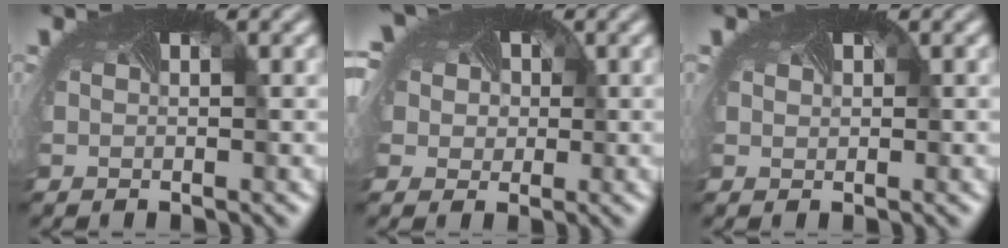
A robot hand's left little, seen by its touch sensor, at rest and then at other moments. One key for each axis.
{"total": 8.7, "fx": 2.9, "fy": 6.6, "fz": 4.8, "tx": -0.118, "ty": 0.012, "tz": 0.034}
{"total": 0.9, "fx": 0.1, "fy": -0.4, "fz": -0.8, "tx": 0.001, "ty": -0.014, "tz": 0.009}